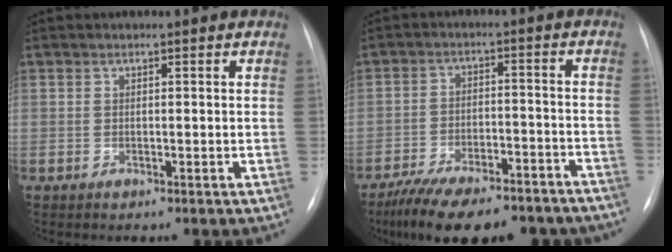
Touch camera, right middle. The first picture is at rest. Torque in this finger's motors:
{"motor_torque": [1.17, -0.97, 0.33, 0.18]}